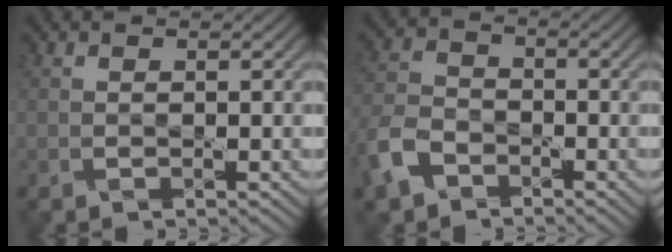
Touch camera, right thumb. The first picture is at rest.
{"total": 6.5, "force": [-4.1, 4.1, 3.0], "torque": [-0.087, -0.003, -0.097]}